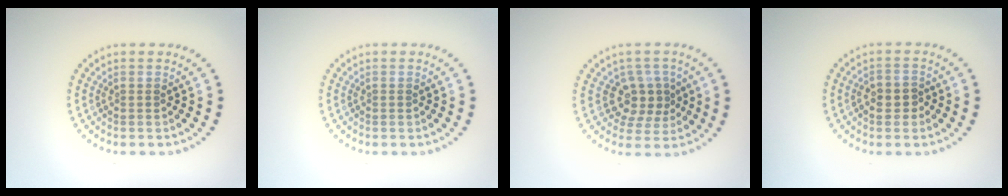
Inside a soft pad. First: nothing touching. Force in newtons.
{"total": 0.0}
{"total": 3.0, "press": 2.3, "slide": 1.9}
{"total": 1.7, "press": 1.5, "slide": 0.6}